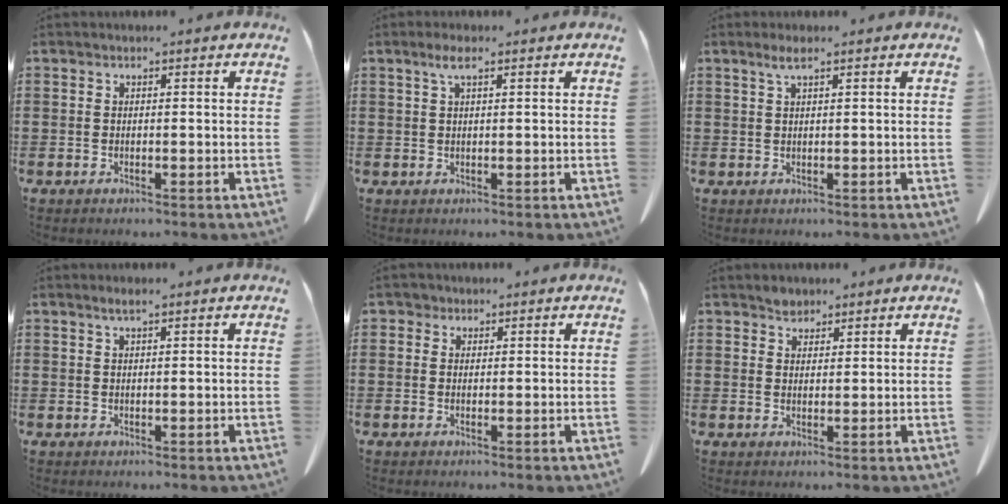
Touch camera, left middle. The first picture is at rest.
{"total": 2.4, "force": [1.1, 0.5, 2.0], "torque": [-0.043, 0.005, 0.019]}
{"total": 1.9, "force": [1.1, 0.1, 1.6], "torque": [-0.034, 0.001, 0.020]}
{"total": 1.3, "force": [0.9, 0.0, 1.0], "torque": [-0.020, 0.000, 0.015]}
{"total": 1.4, "force": [1.0, 1.0, 0.2], "torque": [-0.008, 0.005, 0.020]}
{"total": 2.1, "force": [1.9, 1.0, 0.2], "torque": [-0.008, 0.002, 0.037]}